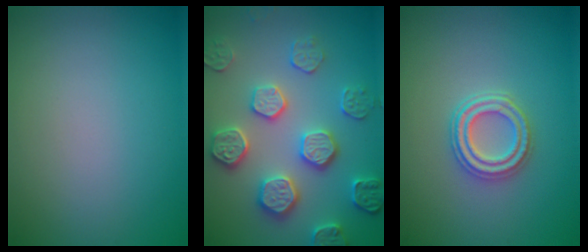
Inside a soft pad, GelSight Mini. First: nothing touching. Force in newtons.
{"total": 4.9, "press": 4.7, "slide": 1.3}
{"total": 2.9, "press": 2.5, "slide": 1.4}